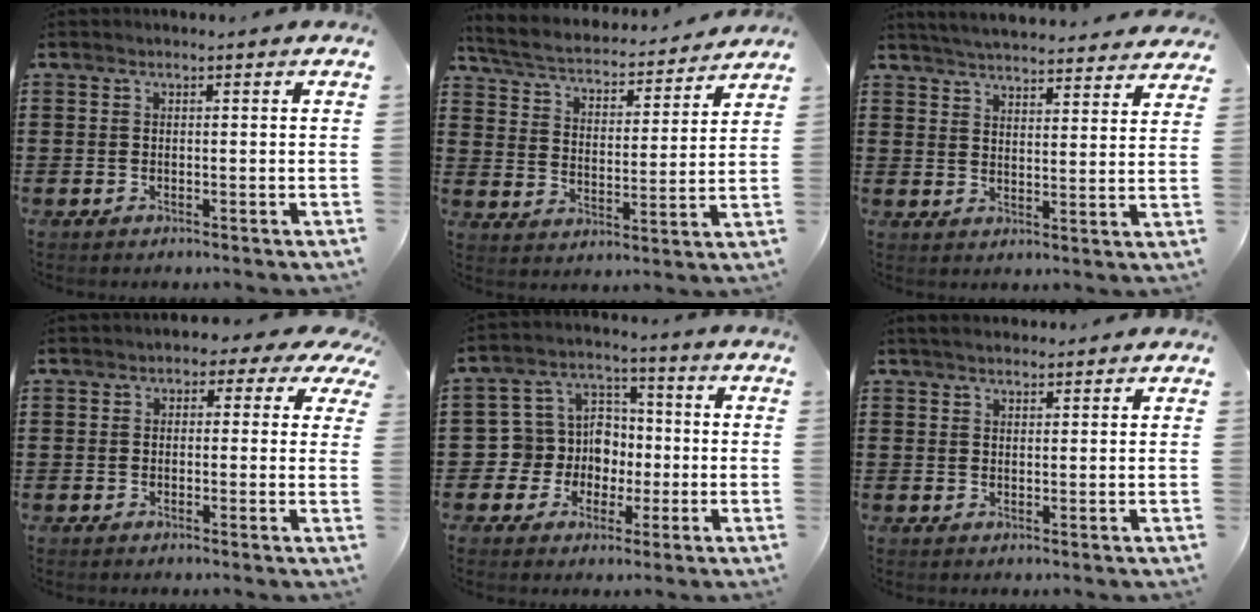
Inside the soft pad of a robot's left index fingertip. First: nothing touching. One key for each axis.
{"total": 4.0, "fx": 3.8, "fy": 0.5, "fz": 1.1, "tx": -0.043, "ty": -0.029, "tz": 0.058}
{"total": 4.9, "fx": 4.8, "fy": -0.2, "fz": 0.6, "tx": -0.030, "ty": -0.029, "tz": 0.085}
{"total": 2.2, "fx": 0.0, "fy": 1.8, "fz": 1.3, "tx": -0.024, "ty": 0.007, "tz": -0.007}
{"total": 8.0, "fx": -0.3, "fy": 7.8, "fz": 1.7, "tx": -0.083, "ty": -0.006, "tz": -0.007}
{"total": 2.2, "fx": 2.0, "fy": 0.6, "fz": 0.7, "tx": -0.016, "ty": 0.005, "tz": 0.039}